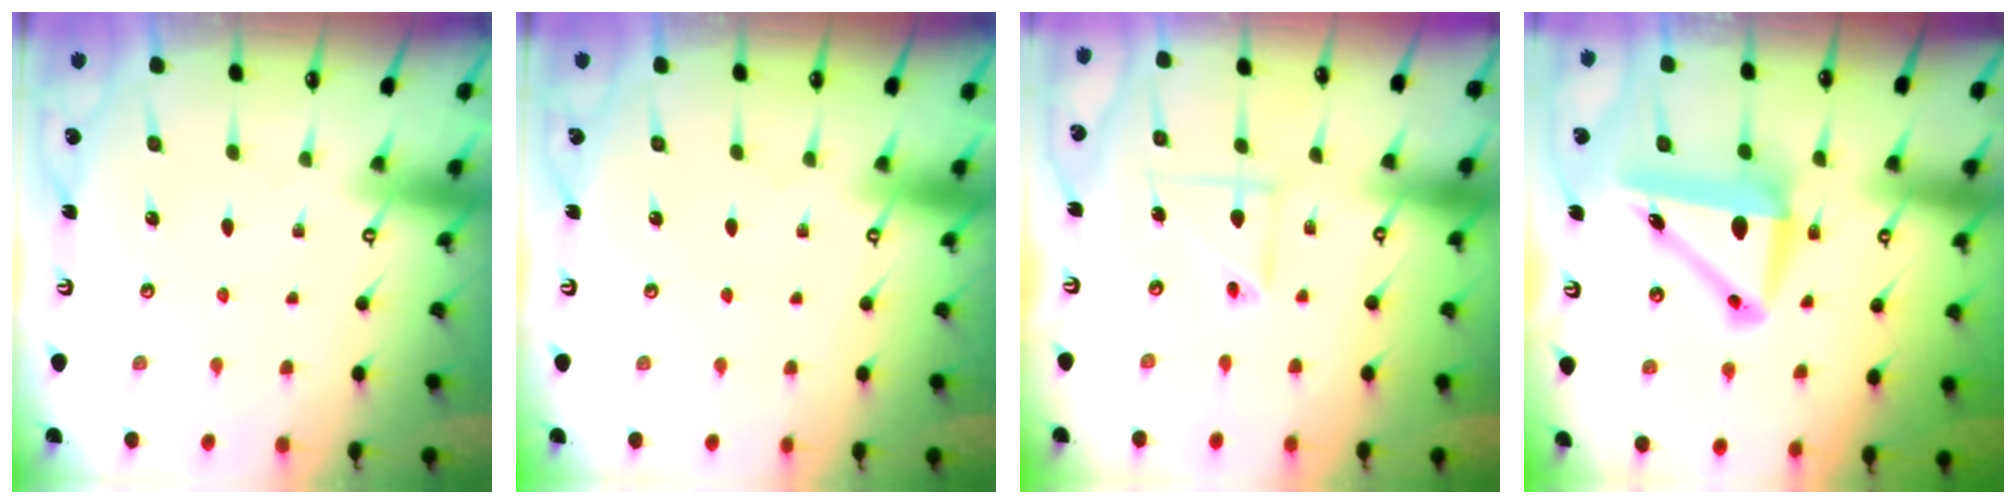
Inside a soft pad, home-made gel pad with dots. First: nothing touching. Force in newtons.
{"total": 0.0}
{"total": 7.4, "press": 7.4, "slide": 0.5}
{"total": 10.8, "press": 10.2, "slide": 3.5}